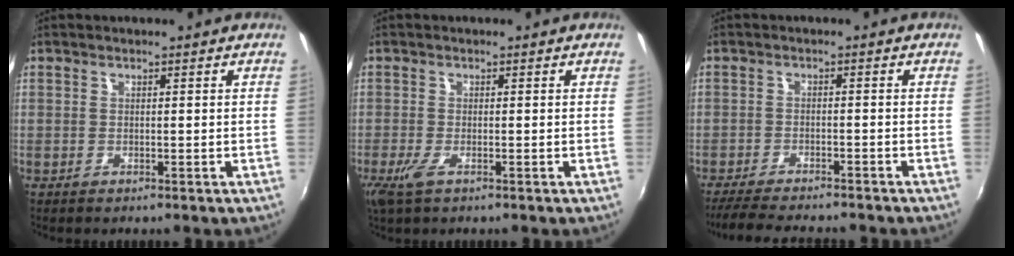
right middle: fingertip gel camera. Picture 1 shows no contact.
{"total": 3.0, "force": [-1.6, 0.8, 2.4], "torque": [-0.053, -0.011, -0.029]}
{"total": 10.0, "force": [-9.0, 1.2, 4.2], "torque": [-0.100, -0.021, -0.141]}